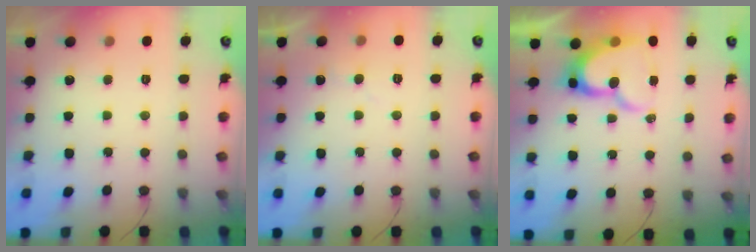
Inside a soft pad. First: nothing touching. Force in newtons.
{"total": 3.9, "press": 3.8, "slide": 0.3}
{"total": 14.0, "press": 13.9, "slide": 1.4}